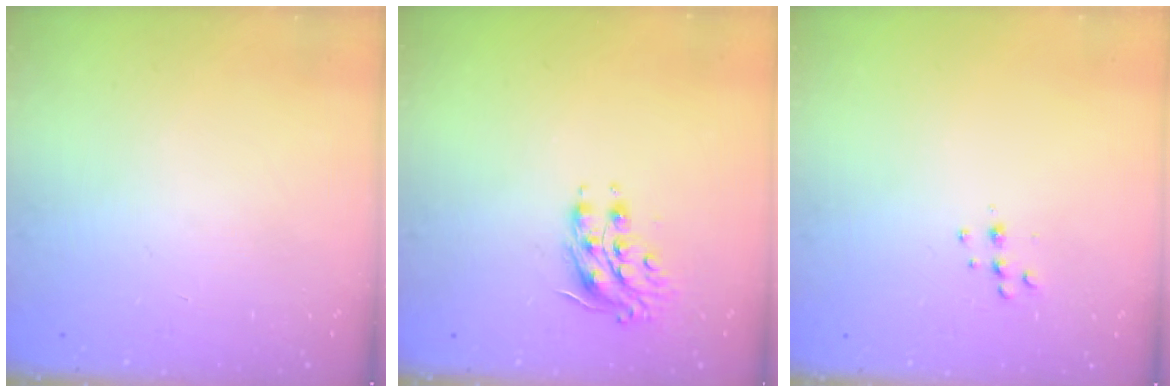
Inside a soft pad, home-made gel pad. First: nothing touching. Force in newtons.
{"total": 8.2, "press": 8.2, "slide": 0.4}
{"total": 5.1, "press": 5.0, "slide": 0.8}